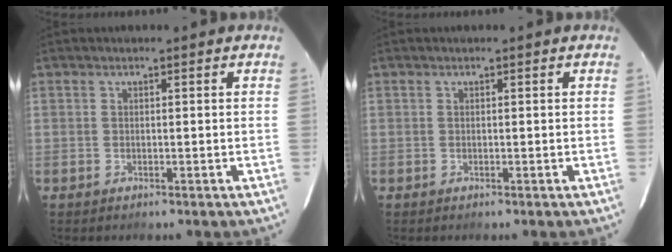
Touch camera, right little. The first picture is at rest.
{"total": 0.0}